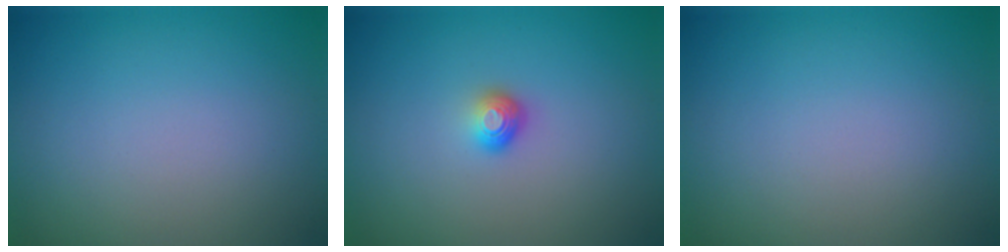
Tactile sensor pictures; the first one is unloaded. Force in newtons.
{"total": 1.5, "press": 1.1, "slide": 1.1}
{"total": 0.0}